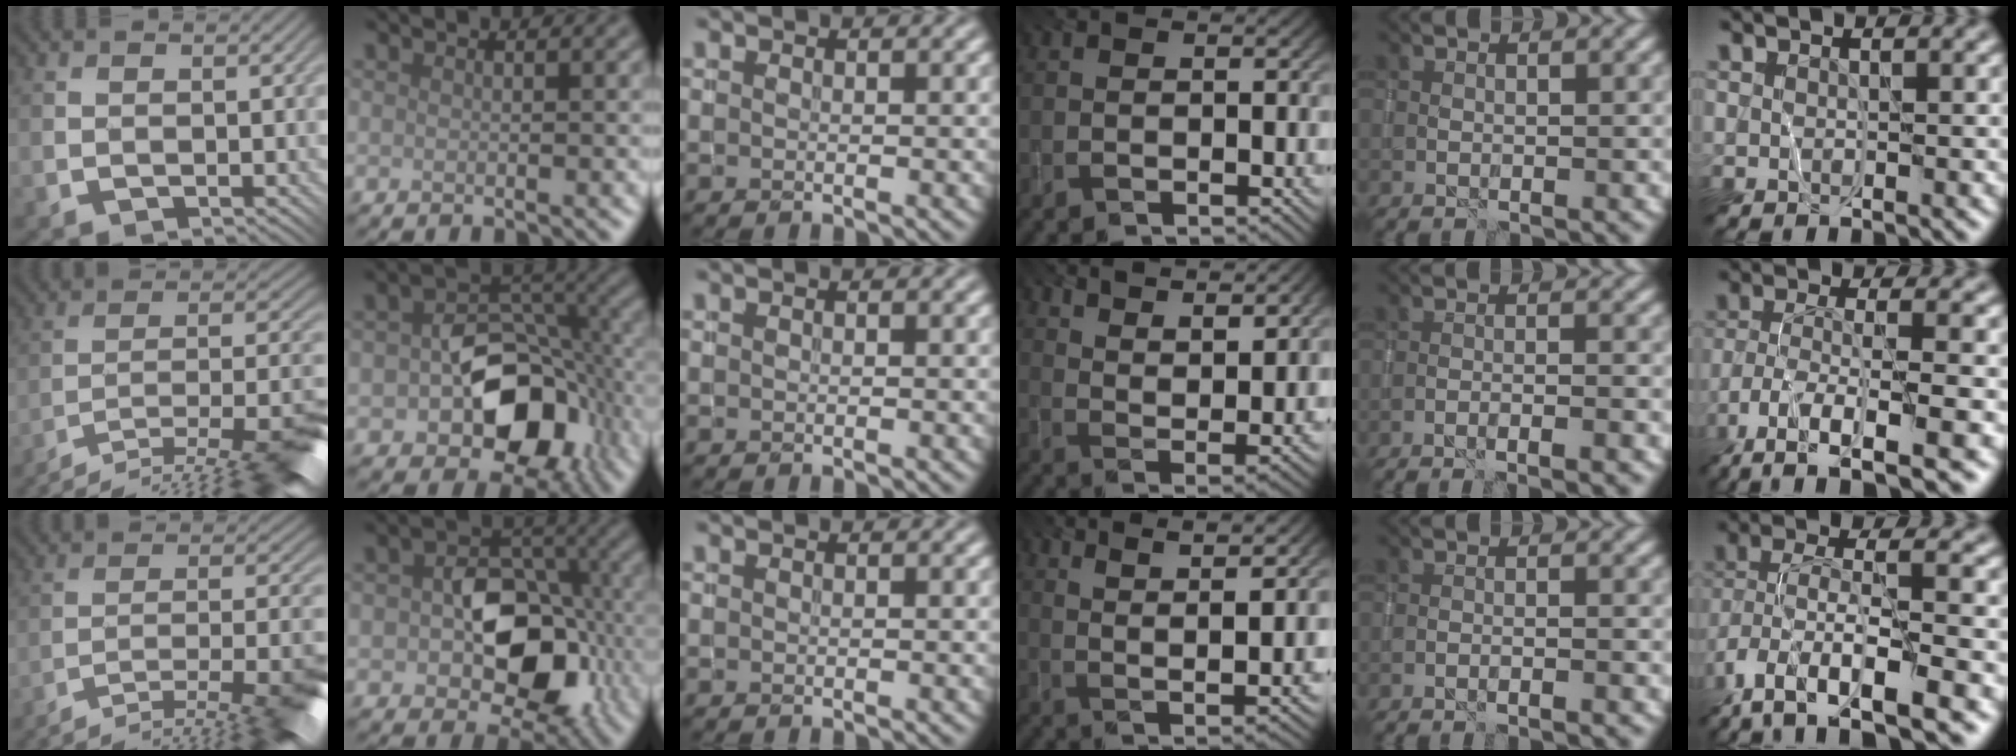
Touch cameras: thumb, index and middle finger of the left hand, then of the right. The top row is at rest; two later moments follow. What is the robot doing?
{"motion": "wrap", "object": "yarn"}